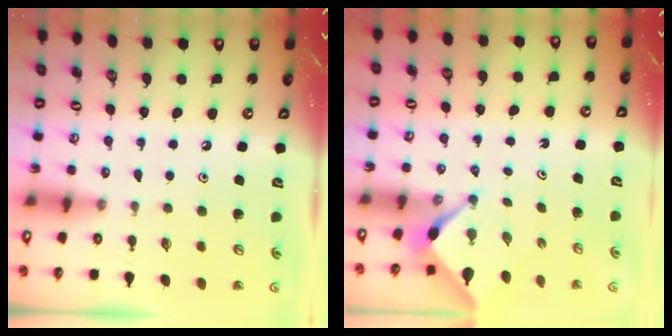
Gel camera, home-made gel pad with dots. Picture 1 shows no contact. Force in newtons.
{"total": 2.3, "press": 2.3, "slide": 0.3}